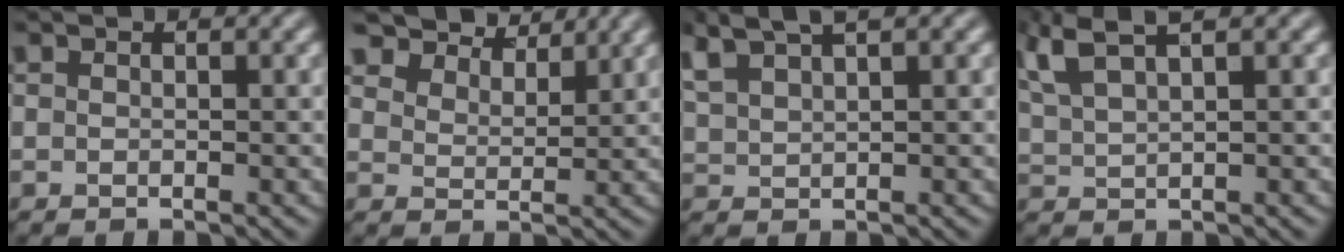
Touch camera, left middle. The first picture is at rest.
{"total": 6.8, "force": [6.1, 2.1, 2.0], "torque": [-0.053, -0.014, 0.116]}
{"total": 4.5, "force": [3.4, 1.0, 2.7], "torque": [-0.065, 0.019, 0.072]}
{"total": 4.6, "force": [3.2, 1.1, 3.1], "torque": [-0.072, 0.019, 0.067]}